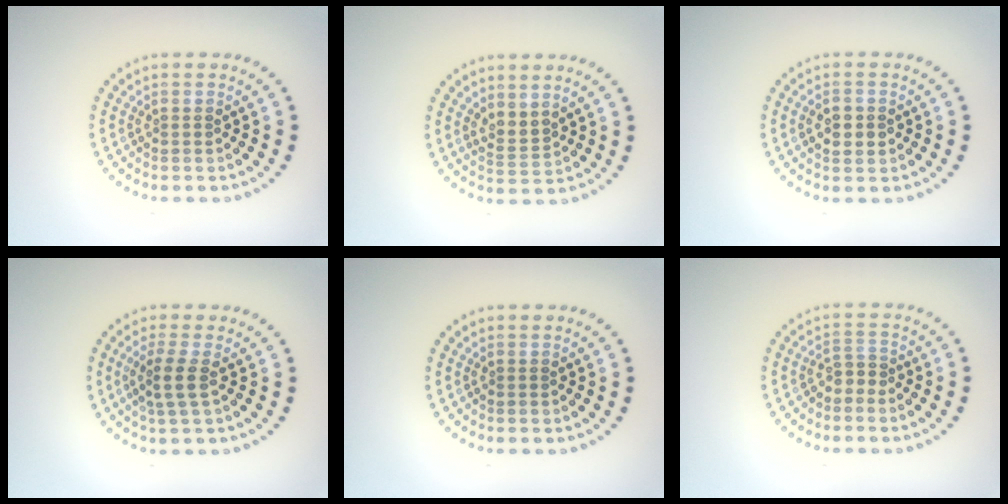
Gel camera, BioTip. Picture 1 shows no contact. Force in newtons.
{"total": 2.0, "press": 1.5, "slide": 1.3}
{"total": 2.6, "press": 2.6, "slide": 0.1}
{"total": 2.2, "press": 1.9, "slide": 1.2}
{"total": 0.0}
{"total": 1.6, "press": 1.2, "slide": 1.0}